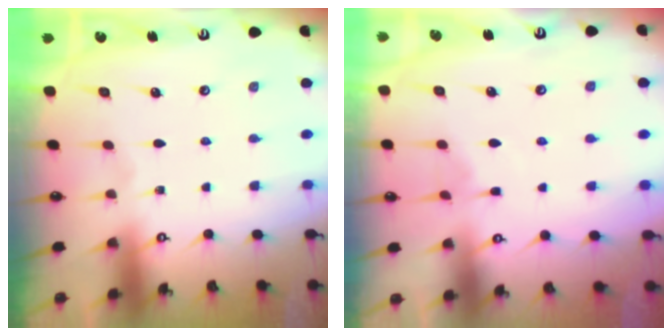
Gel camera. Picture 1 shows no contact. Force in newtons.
{"total": 3.9, "press": 3.8, "slide": 0.5}